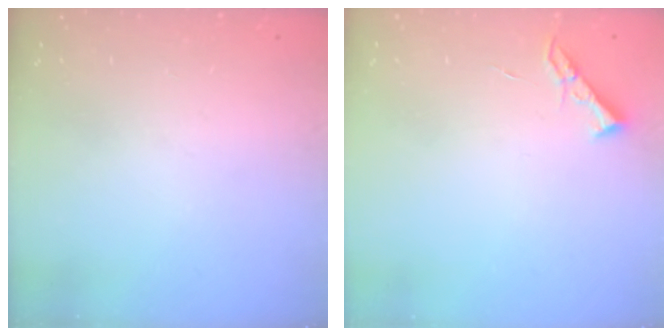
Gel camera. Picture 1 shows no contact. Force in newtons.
{"total": 4.3, "press": 4.2, "slide": 0.7}